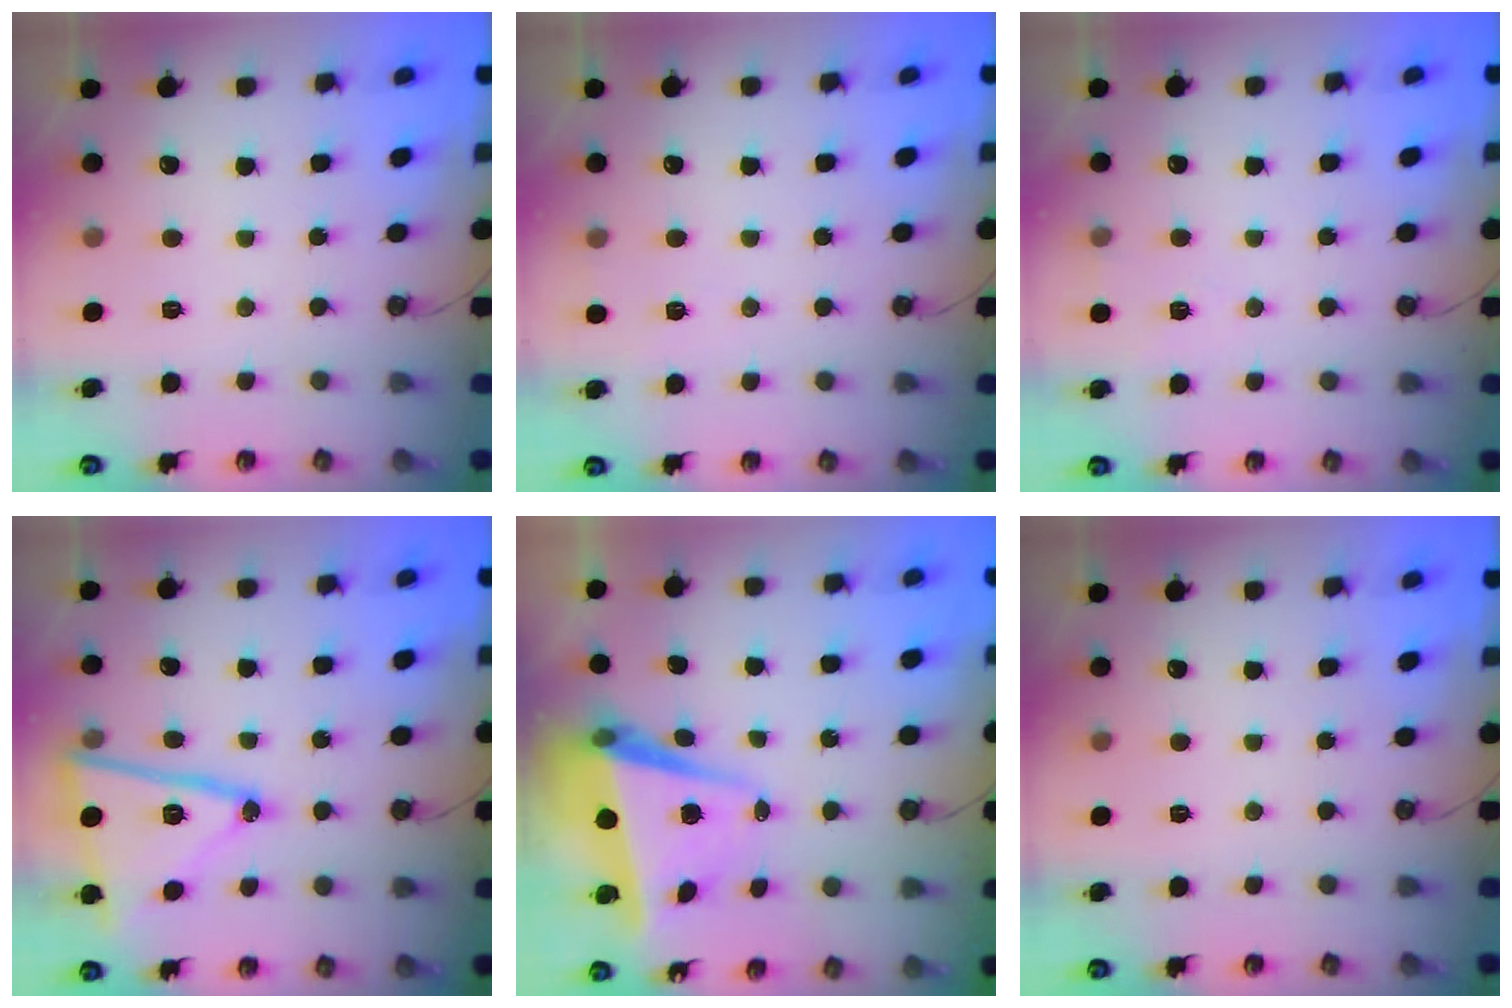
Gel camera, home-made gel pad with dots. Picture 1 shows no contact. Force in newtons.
{"total": 3.5, "press": 3.5, "slide": 0.8}
{"total": 5.2, "press": 3.2, "slide": 4.1}
{"total": 18.5, "press": 18.4, "slide": 1.1}
{"total": 6.2, "press": 5.9, "slide": 1.8}
{"total": 0.0}